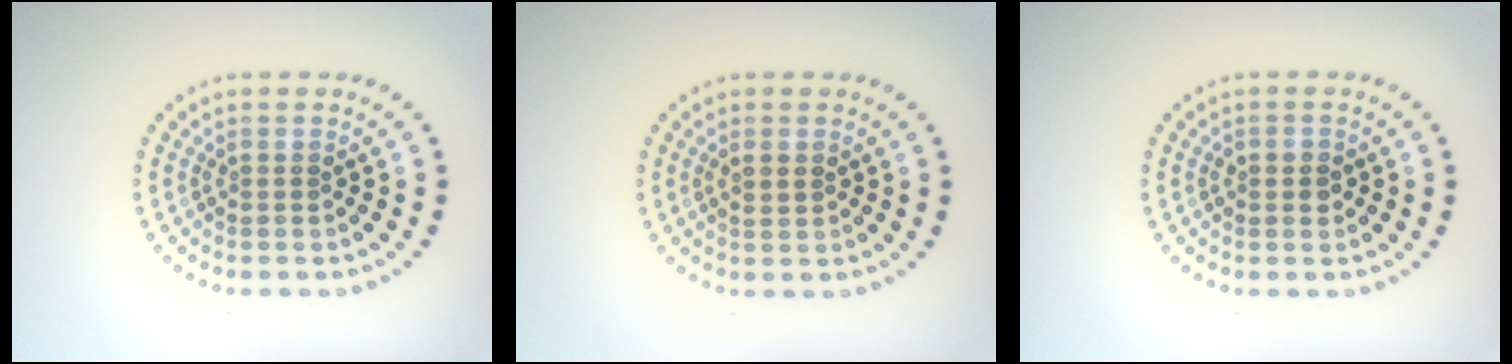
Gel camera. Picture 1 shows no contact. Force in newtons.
{"total": 0.8, "press": 0.8, "slide": 0.1}
{"total": 1.4, "press": 1.4, "slide": 0.3}